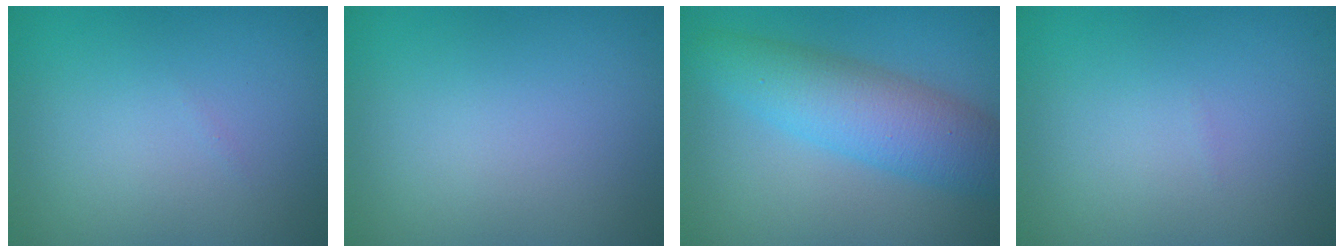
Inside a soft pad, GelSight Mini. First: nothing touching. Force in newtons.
{"total": 0.0}
{"total": 6.2, "press": 6.2, "slide": 0.2}
{"total": 0.0}